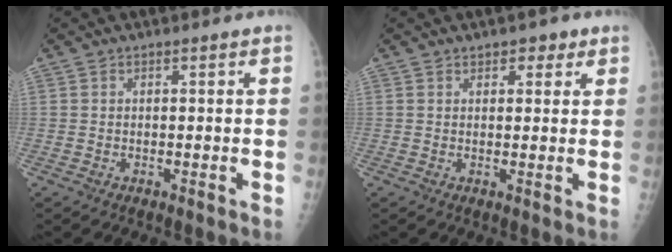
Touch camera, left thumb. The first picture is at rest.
{"total": 2.7, "force": [1.6, 1.7, 1.3], "torque": [0.004, -0.005, 0.018]}